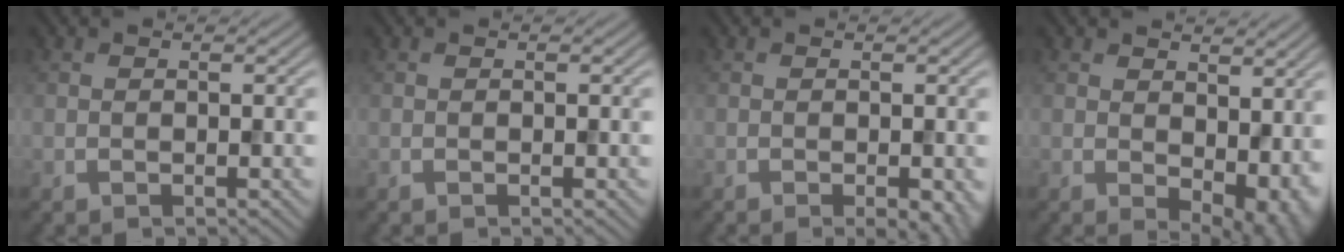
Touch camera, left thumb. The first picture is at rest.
{"total": 0.0}
{"total": 2.5, "force": [-1.0, 0.6, 2.2], "torque": [-0.029, -0.005, -0.010]}
{"total": 8.0, "force": [0.7, 4.9, 6.2], "torque": [-0.087, -0.022, 0.026]}